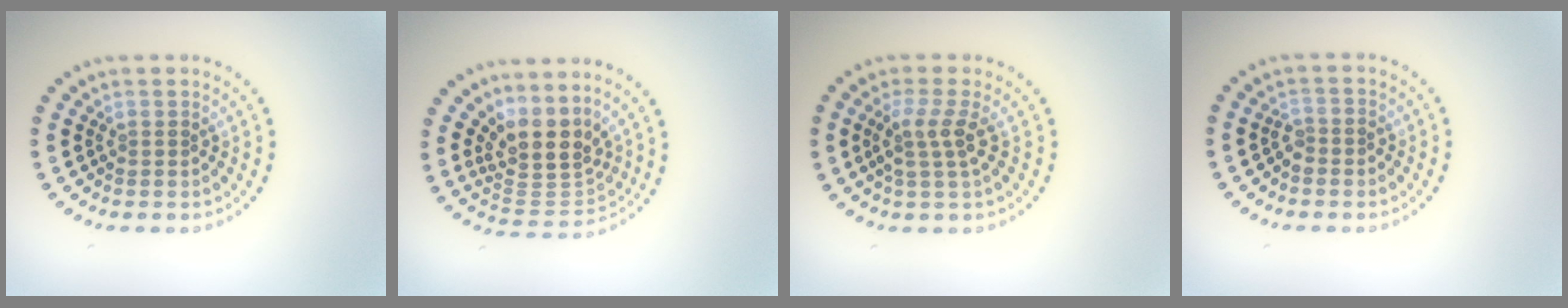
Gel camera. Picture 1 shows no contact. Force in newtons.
{"total": 4.3, "press": 3.4, "slide": 2.6}
{"total": 2.5, "press": 1.9, "slide": 1.6}
{"total": 1.1, "press": 0.9, "slide": 0.5}